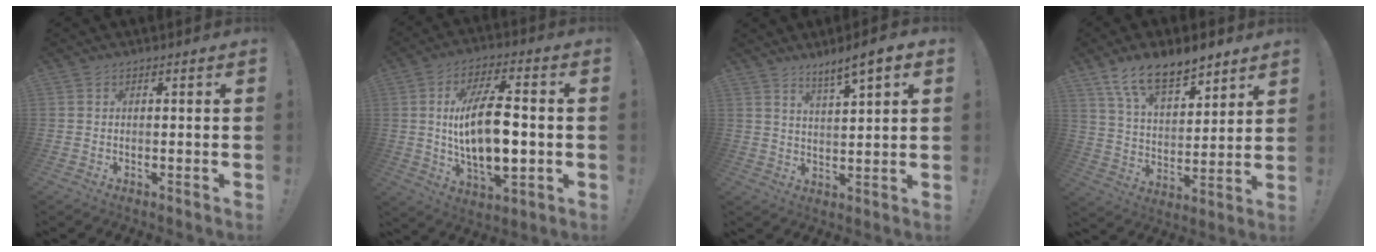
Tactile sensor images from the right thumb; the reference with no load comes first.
{"total": 17.7, "force": [-0.2, 7.7, 16.0], "torque": [-0.289, -0.003, -0.010]}
{"total": 7.0, "force": [5.1, 0.8, 4.7], "torque": [-0.075, -0.029, 0.084]}
{"total": 14.1, "force": [10.4, 6.2, 7.2], "torque": [-0.127, -0.061, 0.192]}